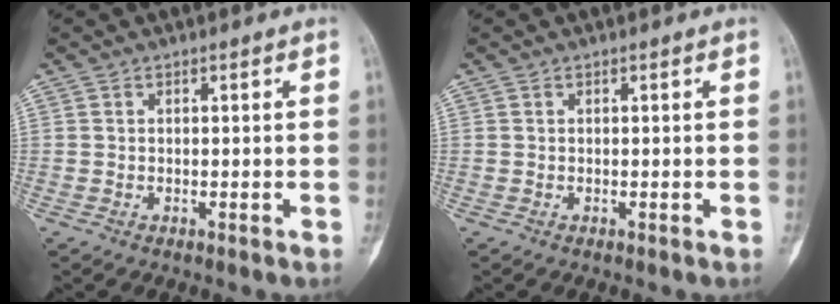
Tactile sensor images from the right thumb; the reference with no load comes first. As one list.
[{"total": 0.0}]